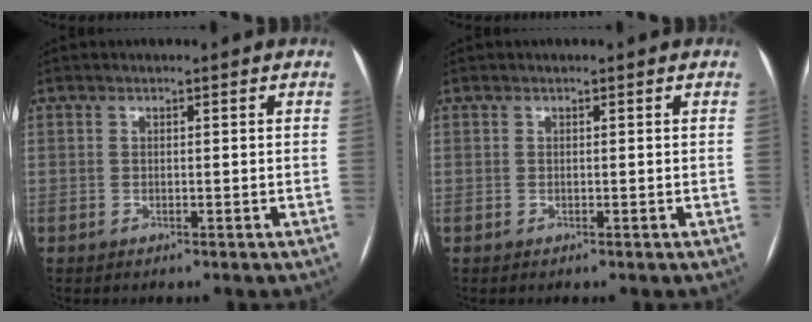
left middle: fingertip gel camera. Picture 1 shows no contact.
{"total": 0.0}